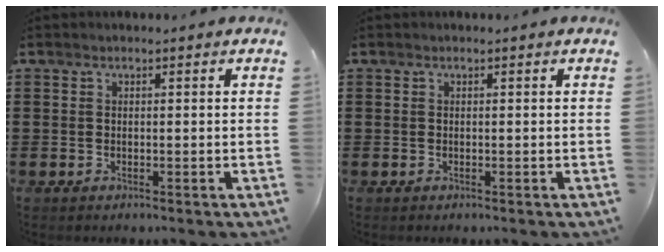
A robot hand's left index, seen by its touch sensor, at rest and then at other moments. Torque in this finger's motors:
{"motor_torque": [0.02, 0.02, 0.01, -0.01]}